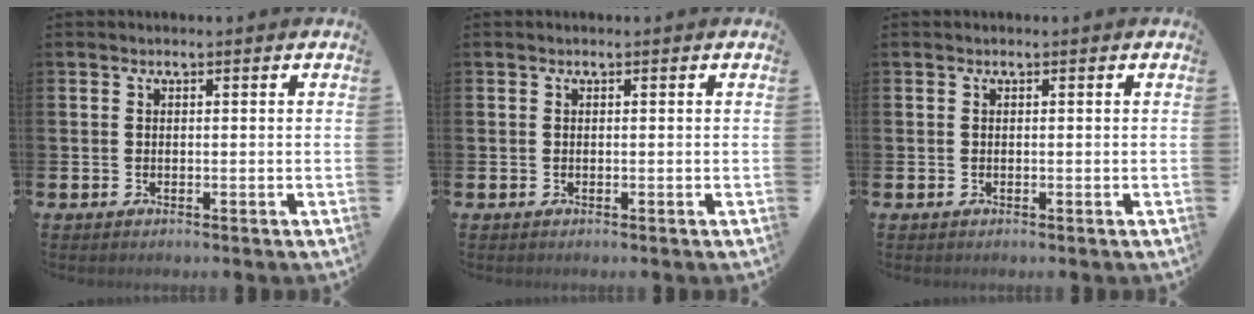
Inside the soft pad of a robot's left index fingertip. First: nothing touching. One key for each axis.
{"total": 0.0}
{"total": 0.0}